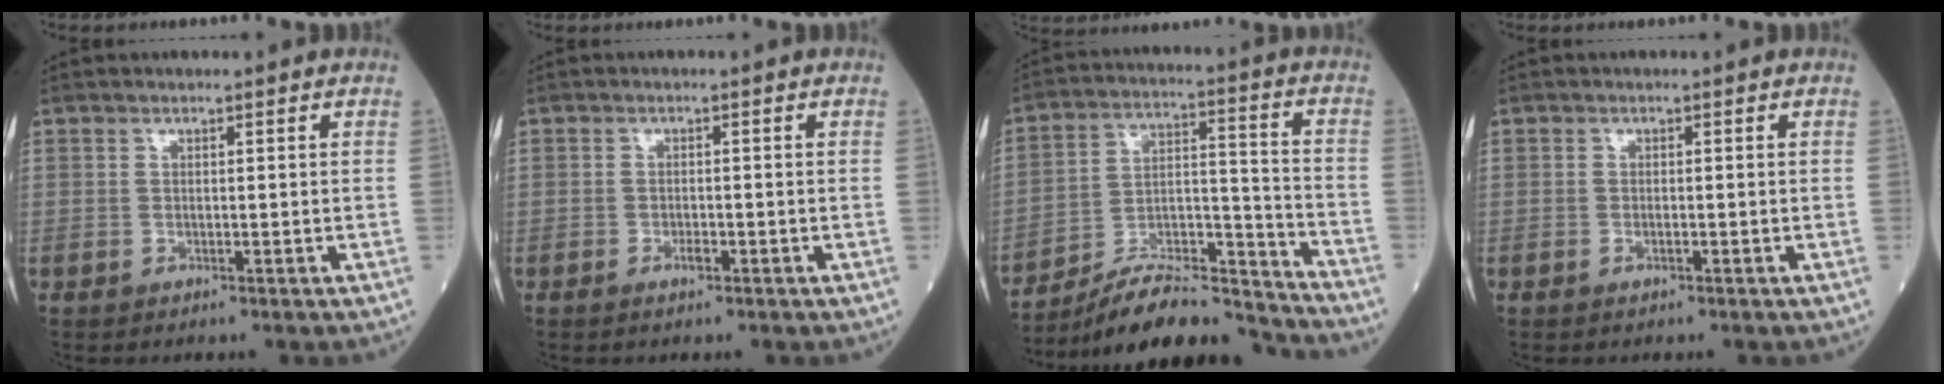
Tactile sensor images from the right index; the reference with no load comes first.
{"total": 1.4, "force": [-0.7, 0.5, 1.1], "torque": [-0.020, 0.000, -0.011]}
{"total": 17.3, "force": [-16.4, 1.7, 5.2], "torque": [-0.090, 0.033, -0.275]}
{"total": 0.9, "force": [-0.4, 0.2, 0.8], "torque": [-0.017, -0.001, -0.005]}